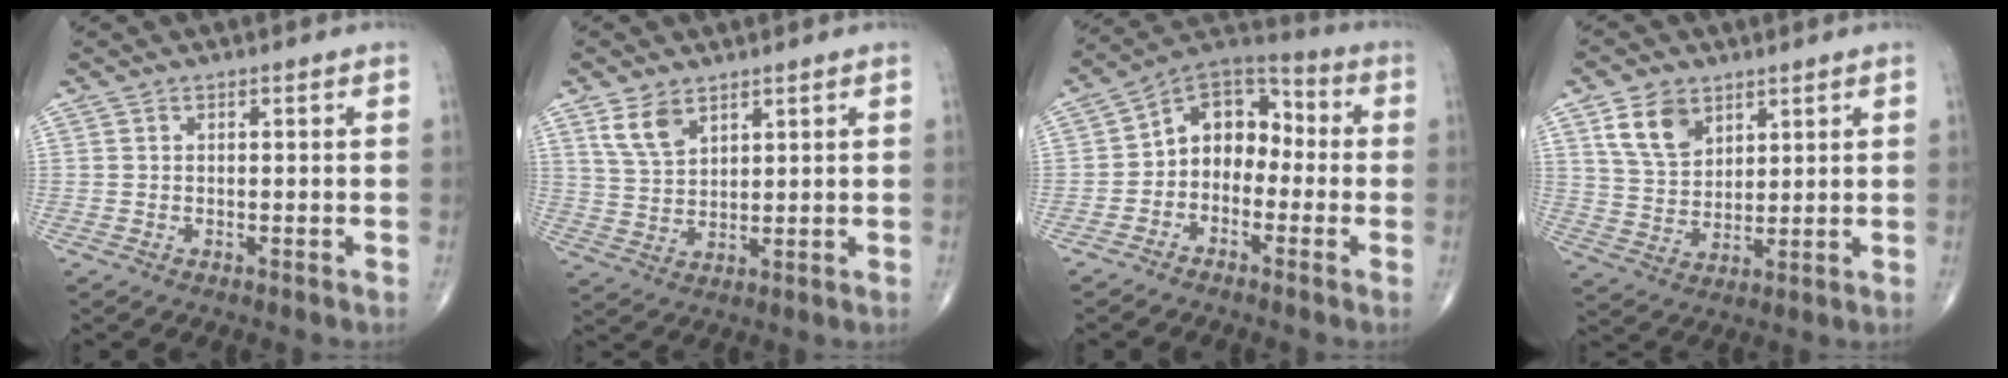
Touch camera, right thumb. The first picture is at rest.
{"total": 6.0, "force": [3.7, 3.3, 3.4], "torque": [-0.057, -0.017, 0.081]}
{"total": 10.6, "force": [-1.7, 8.0, 6.7], "torque": [-0.067, 0.053, -0.050]}
{"total": 8.7, "force": [4.7, 5.8, 4.7], "torque": [-0.068, -0.023, 0.094]}